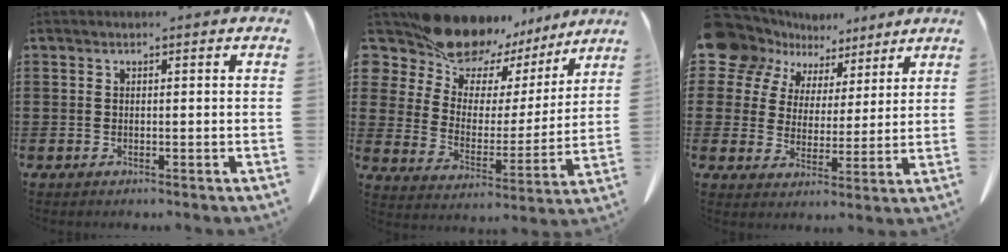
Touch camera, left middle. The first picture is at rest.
{"total": 13.9, "force": [12.8, 4.6, 2.8], "torque": [-0.092, -0.101, 0.232]}
{"total": 9.4, "force": [7.1, 5.9, 1.4], "torque": [-0.085, -0.025, 0.140]}